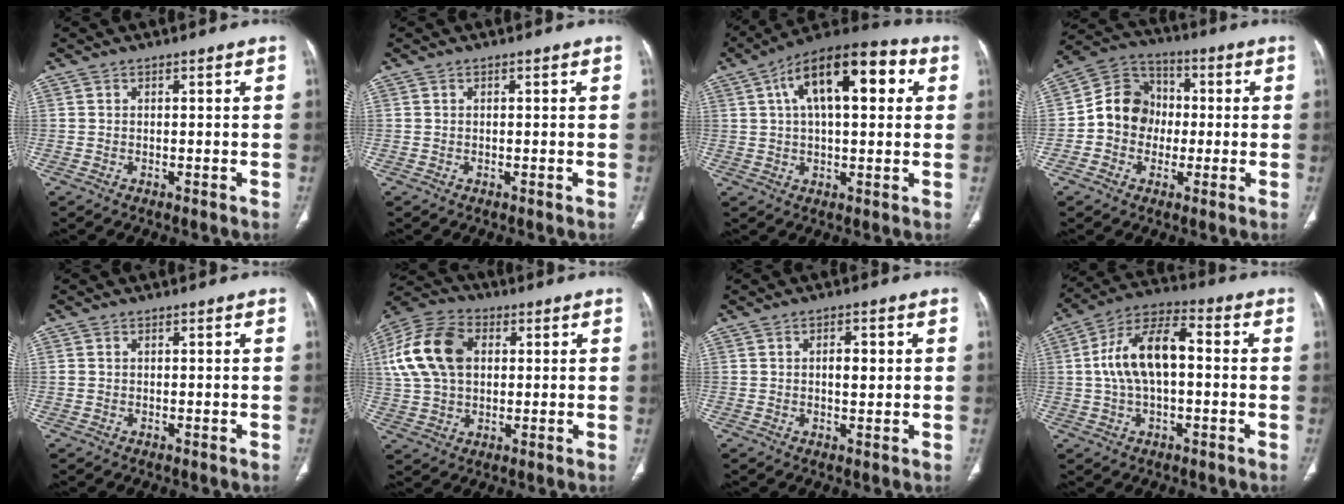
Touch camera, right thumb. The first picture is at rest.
{"total": 0.0}
{"total": 18.3, "force": [5.4, 8.2, 15.5], "torque": [-0.223, 0.024, 0.075]}
{"total": 11.2, "force": [-1.0, 10.0, 5.0], "torque": [-0.056, 0.033, -0.031]}
{"total": 0.8, "force": [0.1, 0.6, 0.4], "torque": [-0.008, 0.006, 0.006]}
{"total": 16.1, "force": [3.4, 10.9, 11.4], "torque": [-0.217, 0.017, 0.058]}
{"total": 3.6, "force": [0.6, 1.7, 3.1], "torque": [-0.041, -0.001, 0.009]}
{"total": 13.5, "force": [0.5, 6.9, 11.6], "torque": [-0.219, 0.036, 0.001]}